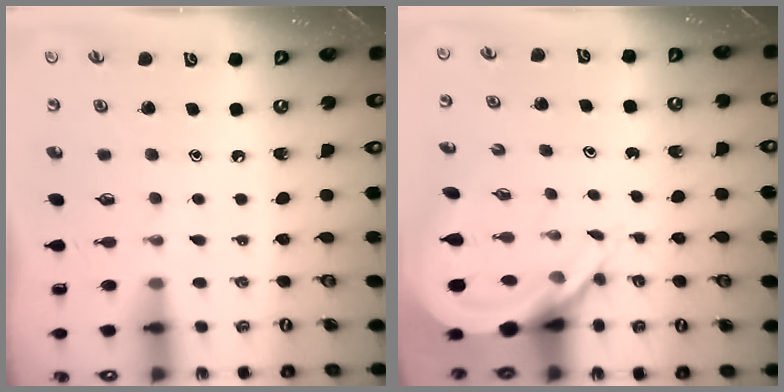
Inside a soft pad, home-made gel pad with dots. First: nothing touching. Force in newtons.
{"total": 7.5, "press": 7.4, "slide": 0.9}